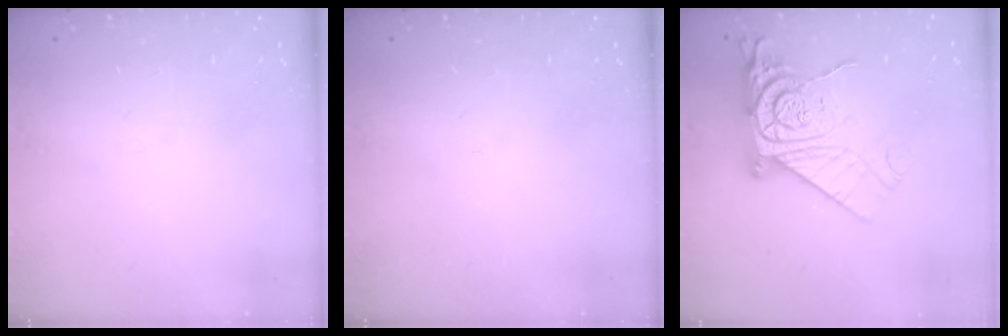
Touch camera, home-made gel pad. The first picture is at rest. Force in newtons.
{"total": 0.0}
{"total": 16.0, "press": 15.9, "slide": 1.4}